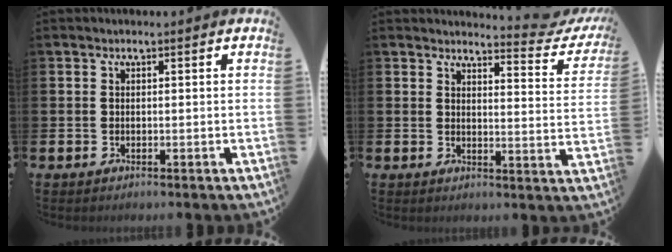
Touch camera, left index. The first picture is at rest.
{"total": 3.7, "force": [3.6, 0.3, 0.8], "torque": [-0.005, -0.035, 0.053]}